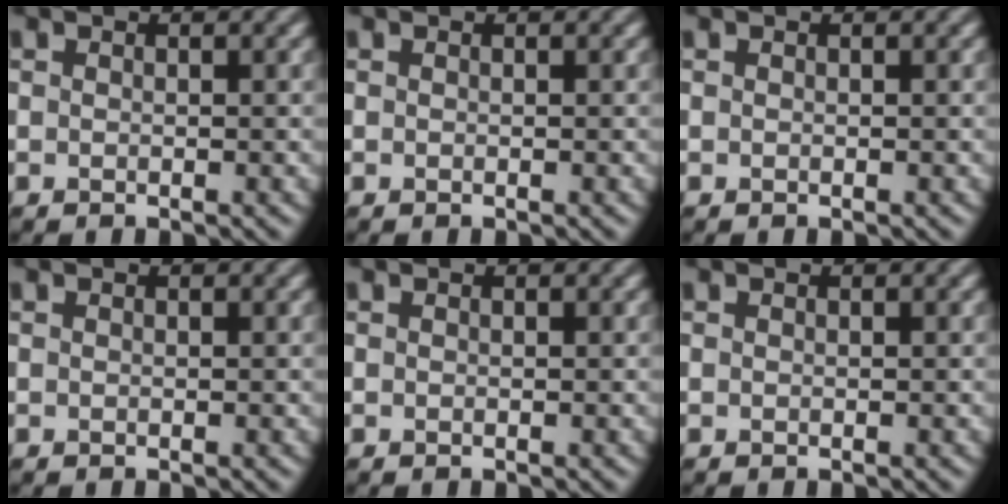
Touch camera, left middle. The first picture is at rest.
{"total": 0.0}
{"total": 0.0}
{"total": 0.0}
{"total": 0.0}
{"total": 0.0}